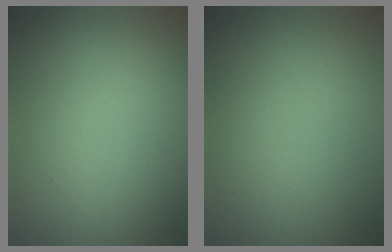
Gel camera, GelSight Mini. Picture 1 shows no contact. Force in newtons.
{"total": 0.0}